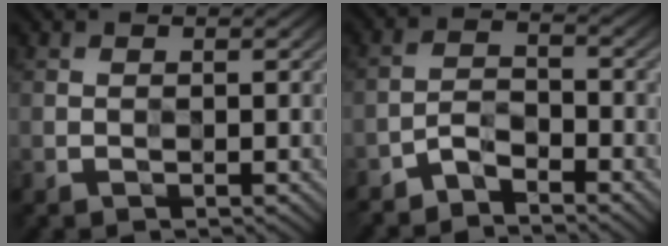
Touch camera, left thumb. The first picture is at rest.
{"total": 3.8, "force": [-3.3, 0.8, 1.7], "torque": [-0.036, 0.000, -0.076]}